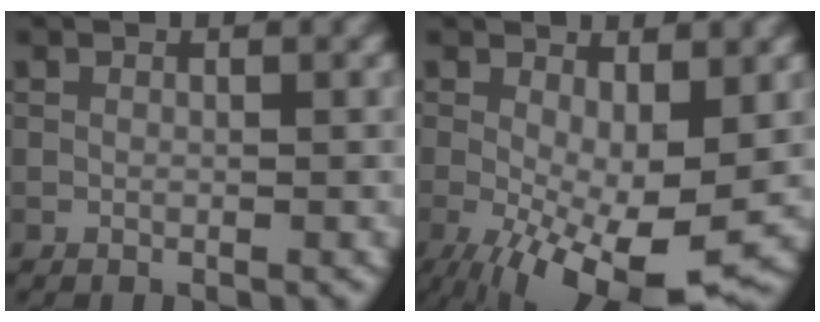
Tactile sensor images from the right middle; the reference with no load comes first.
{"total": 10.6, "force": [-3.0, 3.9, 9.4], "torque": [-0.162, -0.017, -0.041]}